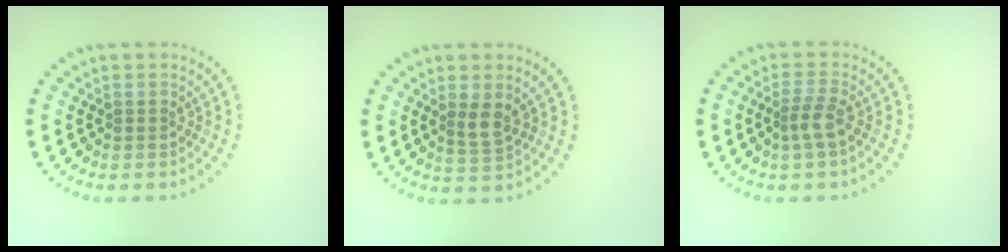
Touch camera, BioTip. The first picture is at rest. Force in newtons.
{"total": 2.1, "press": 1.9, "slide": 0.9}
{"total": 2.0, "press": 1.7, "slide": 1.1}